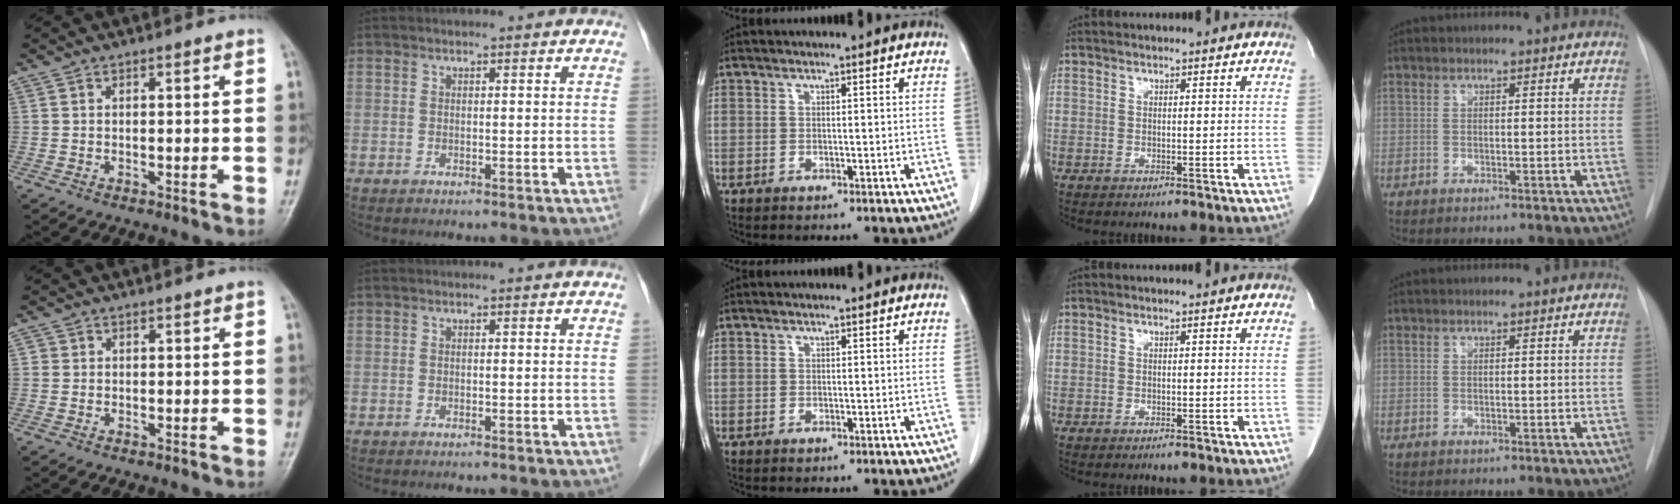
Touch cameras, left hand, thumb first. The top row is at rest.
{"thumb": {"total": 0.7, "force": [0.1, 0.7, 0.0], "torque": [0.011, 0.000, -0.001]}}